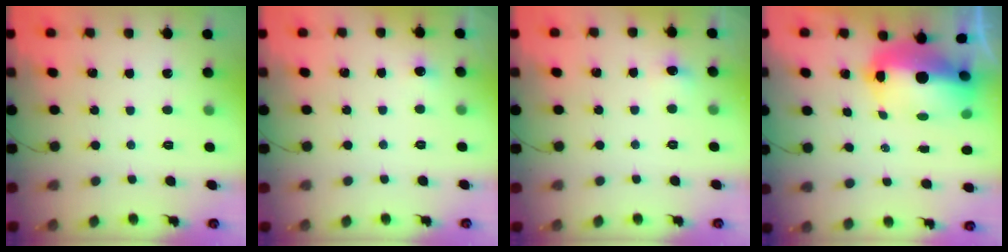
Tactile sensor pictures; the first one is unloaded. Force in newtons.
{"total": 3.2, "press": 2.9, "slide": 1.3}
{"total": 6.0, "press": 4.2, "slide": 4.2}
{"total": 11.8, "press": 11.5, "slide": 2.3}